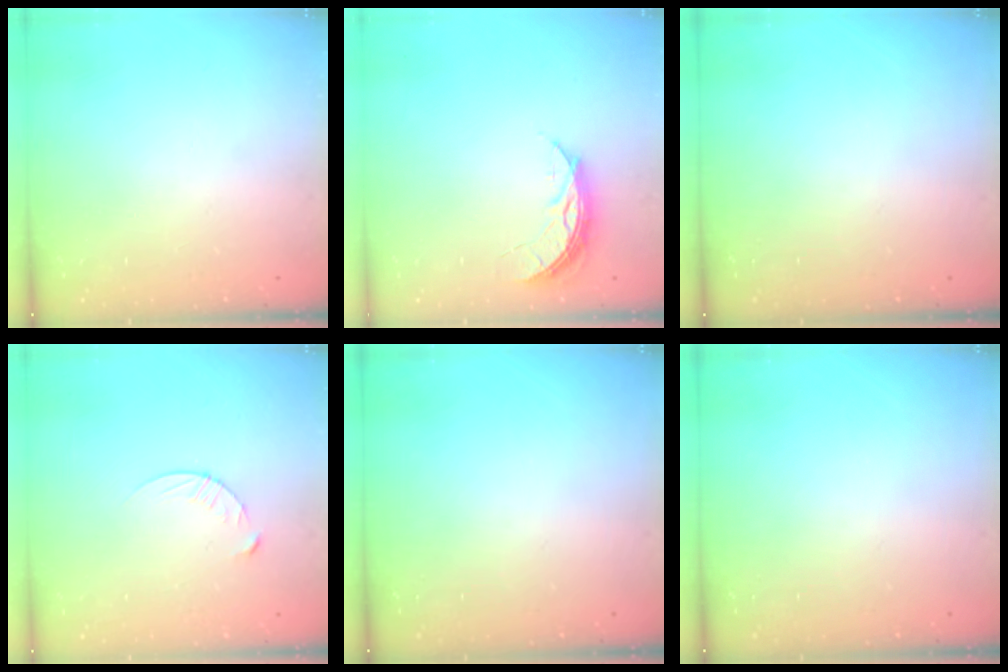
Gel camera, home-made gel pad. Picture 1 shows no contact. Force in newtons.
{"total": 6.1, "press": 6.1, "slide": 0.4}
{"total": 0.0}
{"total": 4.6, "press": 4.6, "slide": 0.5}
{"total": 0.0}
{"total": 0.0}